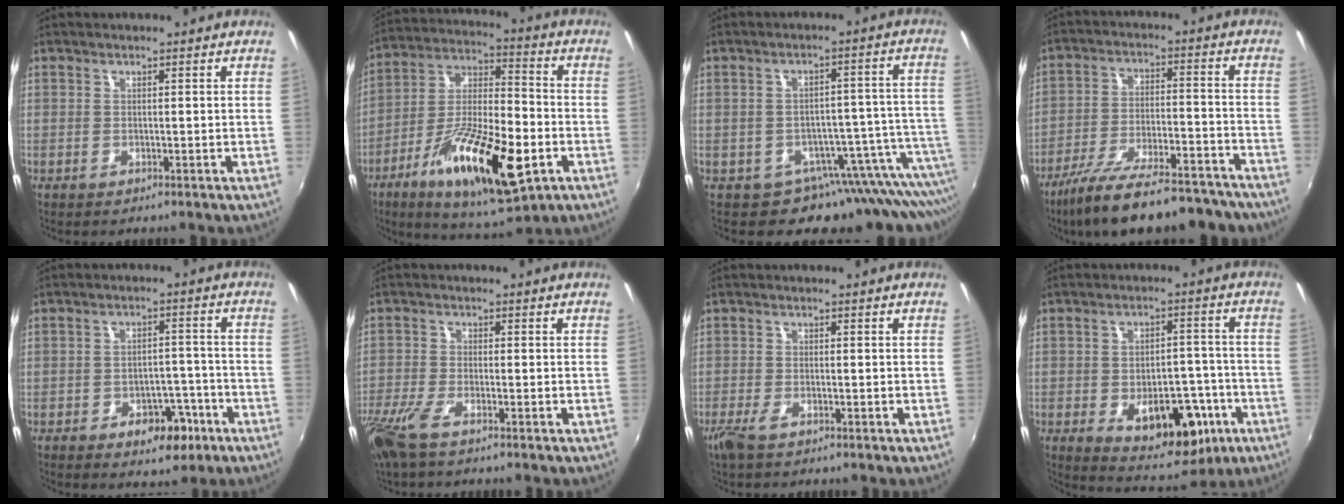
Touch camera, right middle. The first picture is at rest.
{"total": 21.0, "force": [-8.9, 6.2, 18.0], "torque": [-0.318, -0.029, -0.146]}
{"total": 11.5, "force": [-9.6, 3.7, 5.3], "torque": [-0.039, -0.015, -0.138]}
{"total": 22.7, "force": [-19.1, 5.6, 10.9], "torque": [-0.193, -0.030, -0.271]}
{"total": 6.7, "force": [-3.9, 3.9, 3.8], "torque": [-0.058, 0.014, -0.040]}
{"total": 8.2, "force": [-5.5, 2.2, 5.6], "torque": [-0.142, -0.030, -0.111]}
{"total": 3.1, "force": [-2.1, 1.0, 2.0], "torque": [-0.049, -0.009, -0.041]}
{"total": 13.7, "force": [-5.4, 7.3, 10.2], "torque": [-0.148, -0.002, -0.058]}